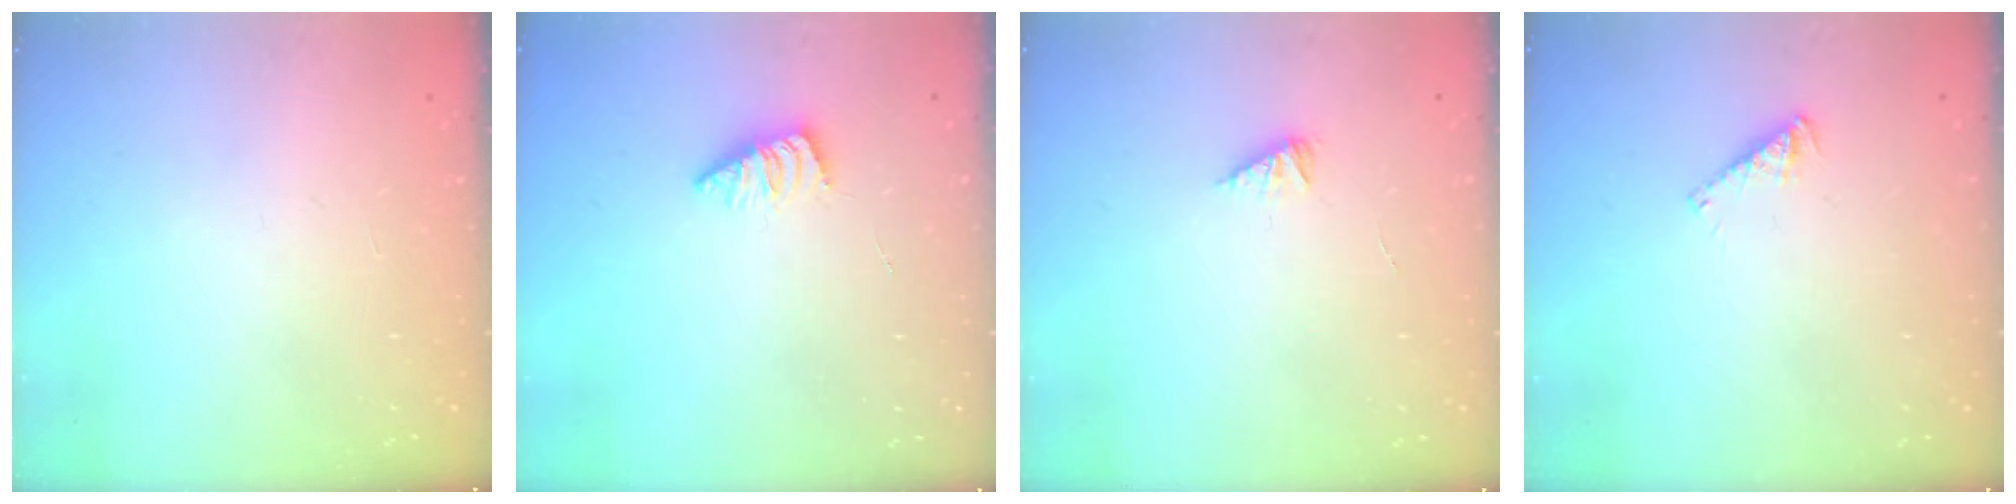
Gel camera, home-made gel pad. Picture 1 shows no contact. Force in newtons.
{"total": 1.5, "press": 1.4, "slide": 0.4}
{"total": 2.2, "press": 2.2, "slide": 0.5}
{"total": 2.9, "press": 2.9, "slide": 0.1}